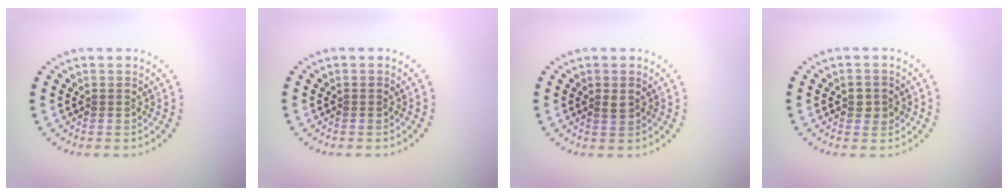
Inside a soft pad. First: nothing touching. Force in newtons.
{"total": 0.0}
{"total": 0.8, "press": 0.8, "slide": 0.2}
{"total": 1.5, "press": 1.5, "slide": 0.2}